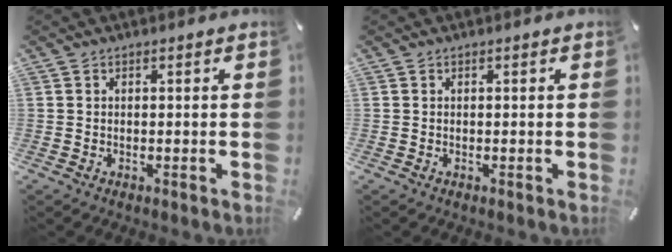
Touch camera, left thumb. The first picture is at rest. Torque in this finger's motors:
{"motor_torque": [-0.02, -0.01, -0.01, 0.01, 0.00]}